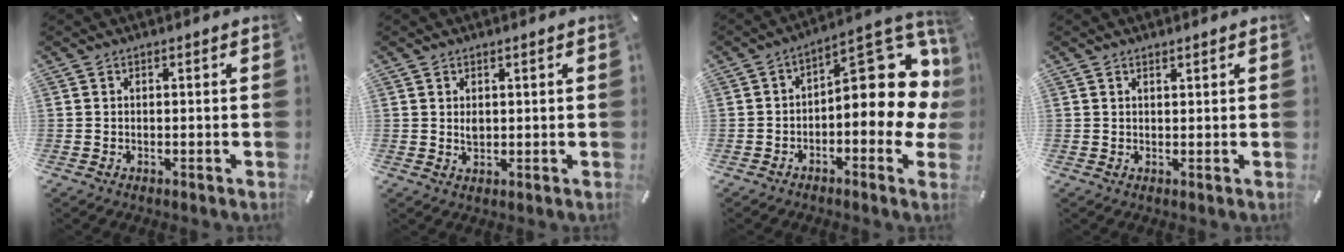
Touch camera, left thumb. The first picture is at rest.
{"total": 1.7, "force": [0.7, 1.0, 1.1], "torque": [-0.016, -0.002, 0.012]}
{"total": 15.5, "force": [2.1, 7.4, 13.5], "torque": [-0.149, -0.038, 0.031]}
{"total": 0.9, "force": [0.8, 0.2, 0.3], "torque": [-0.006, 0.000, 0.014]}